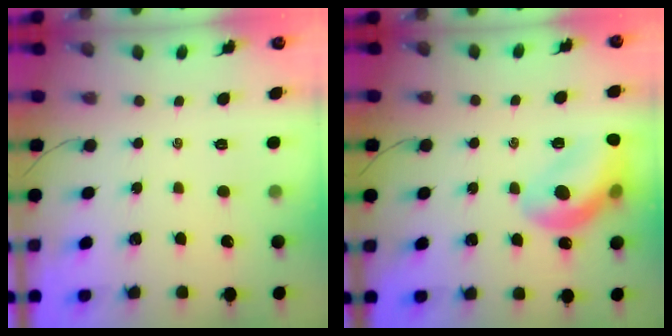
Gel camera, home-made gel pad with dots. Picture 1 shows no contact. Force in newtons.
{"total": 13.7, "press": 13.6, "slide": 1.5}